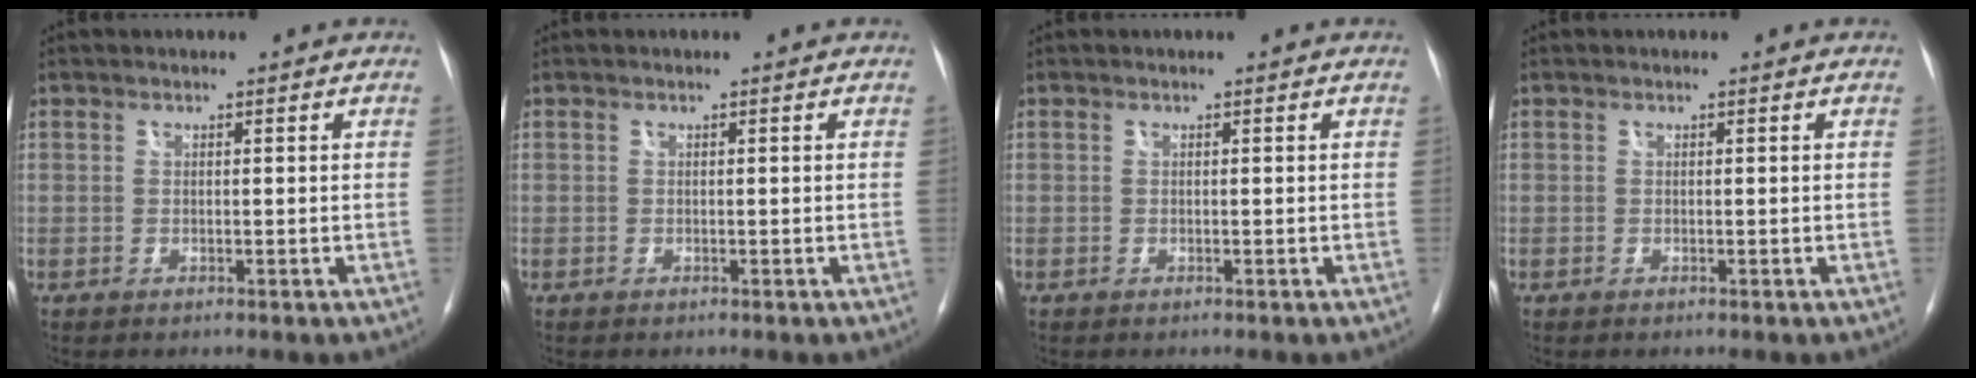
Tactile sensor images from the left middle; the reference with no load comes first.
{"total": 0.0}
{"total": 0.0}
{"total": 0.0}